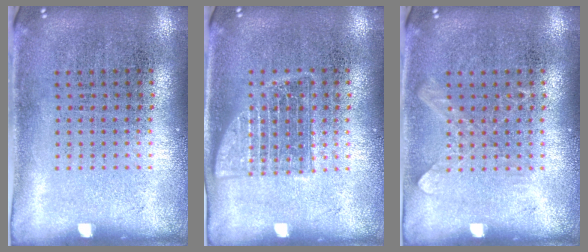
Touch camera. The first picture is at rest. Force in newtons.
{"total": 1.2, "press": 1.2, "slide": 0.2}
{"total": 0.8, "press": 0.8, "slide": 0.2}